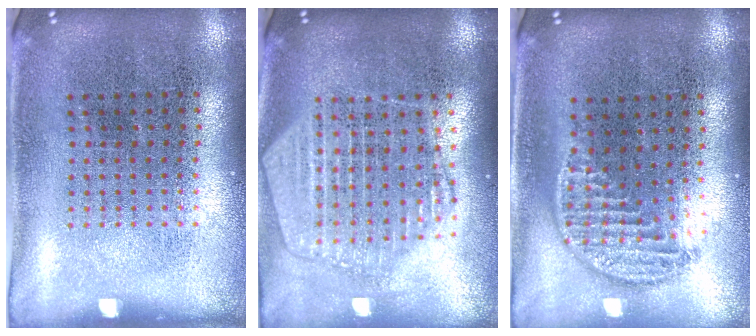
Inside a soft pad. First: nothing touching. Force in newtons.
{"total": 2.1, "press": 1.9, "slide": 0.9}
{"total": 1.3, "press": 1.1, "slide": 0.6}